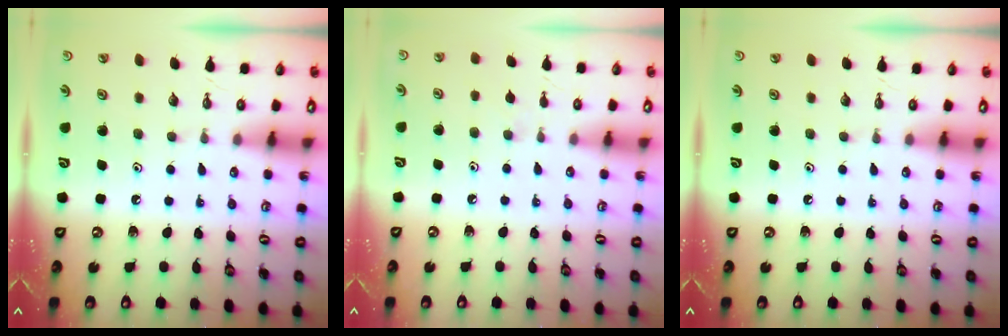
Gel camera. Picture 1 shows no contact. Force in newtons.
{"total": 2.7, "press": 2.6, "slide": 0.5}
{"total": 0.0}